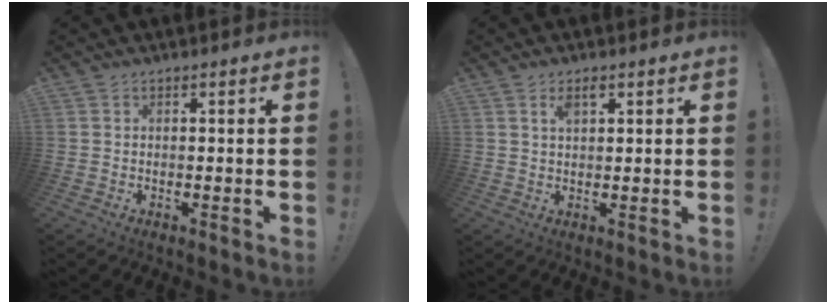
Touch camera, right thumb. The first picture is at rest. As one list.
[{"total": 3.1, "force": [1.8, 1.3, 2.2], "torque": [-0.031, -0.005, 0.028]}]